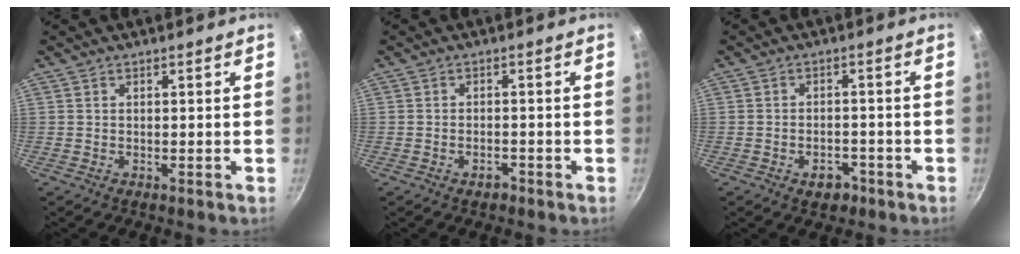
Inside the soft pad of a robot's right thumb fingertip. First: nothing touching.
{"total": 1.9, "force": [-1.3, 1.0, 0.9], "torque": [-0.008, 0.015, -0.017]}
{"total": 4.1, "force": [-2.3, 2.7, 2.0], "torque": [-0.015, 0.021, -0.026]}